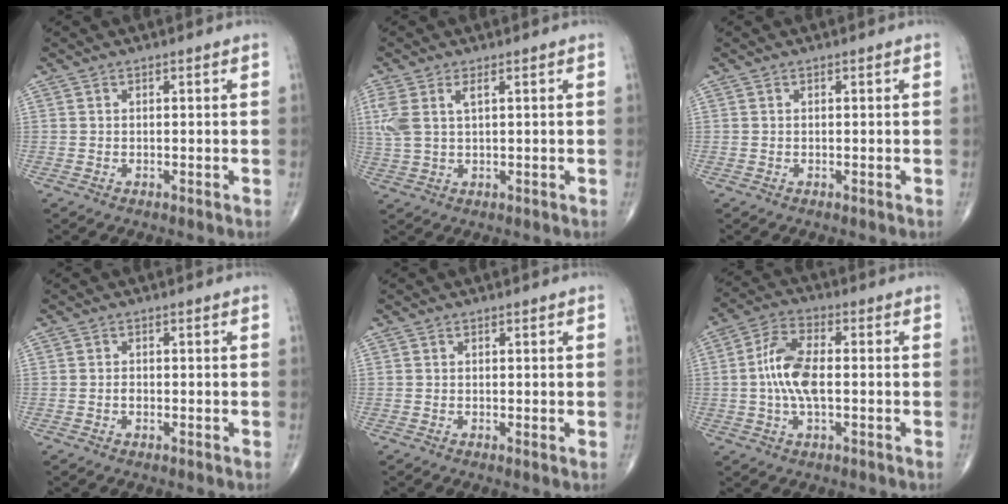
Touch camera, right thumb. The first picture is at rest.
{"total": 5.9, "force": [2.0, 2.6, 4.9], "torque": [-0.136, 0.008, 0.047]}
{"total": 0.0}
{"total": 0.8, "force": [-0.3, 0.5, 0.6], "torque": [-0.008, 0.001, -0.006]}
{"total": 0.6, "force": [0.1, 0.1, 0.6], "torque": [-0.012, -0.003, -0.002]}
{"total": 9.5, "force": [-0.3, 4.3, 8.5], "torque": [-0.178, 0.018, -0.009]}